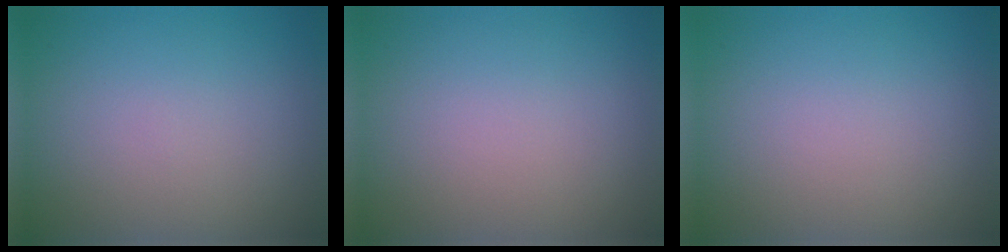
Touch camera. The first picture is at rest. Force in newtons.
{"total": 0.0}
{"total": 0.0}